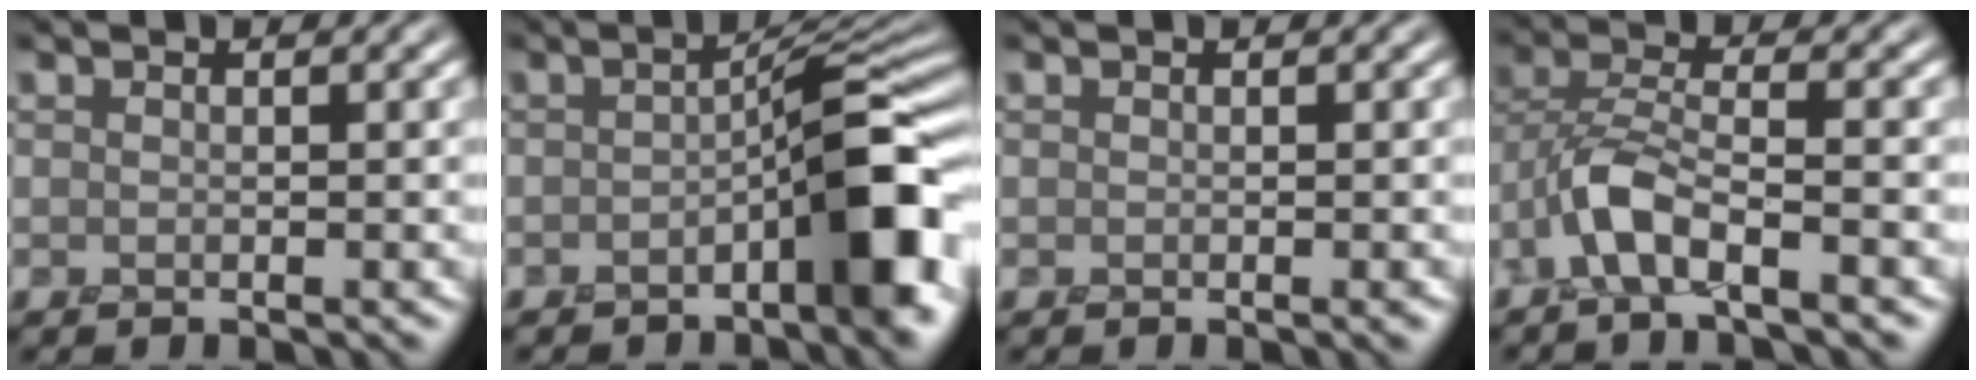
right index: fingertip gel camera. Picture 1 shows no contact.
{"total": 8.2, "force": [-2.8, 2.9, 7.1], "torque": [-0.095, 0.011, -0.052]}
{"total": 0.6, "force": [-0.3, 0.2, 0.5], "torque": [-0.008, -0.002, -0.005]}
{"total": 4.0, "force": [-2.4, 0.8, 3.1], "torque": [-0.063, 0.013, -0.053]}